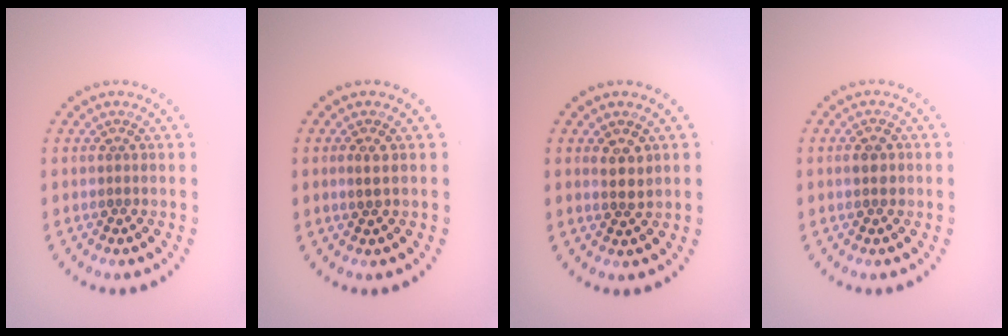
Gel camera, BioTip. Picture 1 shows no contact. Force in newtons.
{"total": 1.0, "press": 0.9, "slide": 0.3}
{"total": 1.7, "press": 1.5, "slide": 0.8}
{"total": 1.4, "press": 1.4, "slide": 0.1}